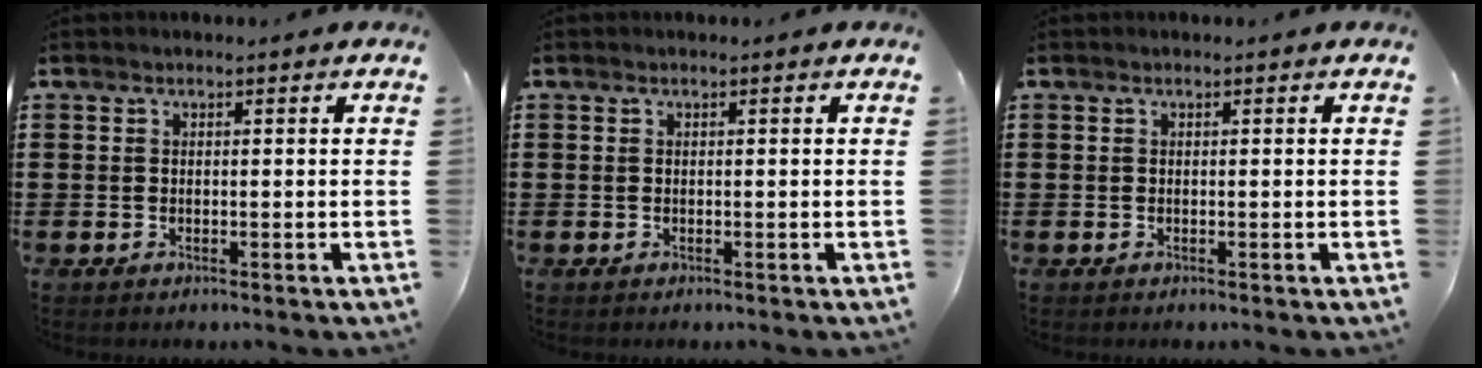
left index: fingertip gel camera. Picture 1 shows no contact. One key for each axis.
{"total": 0.0}
{"total": 0.0}